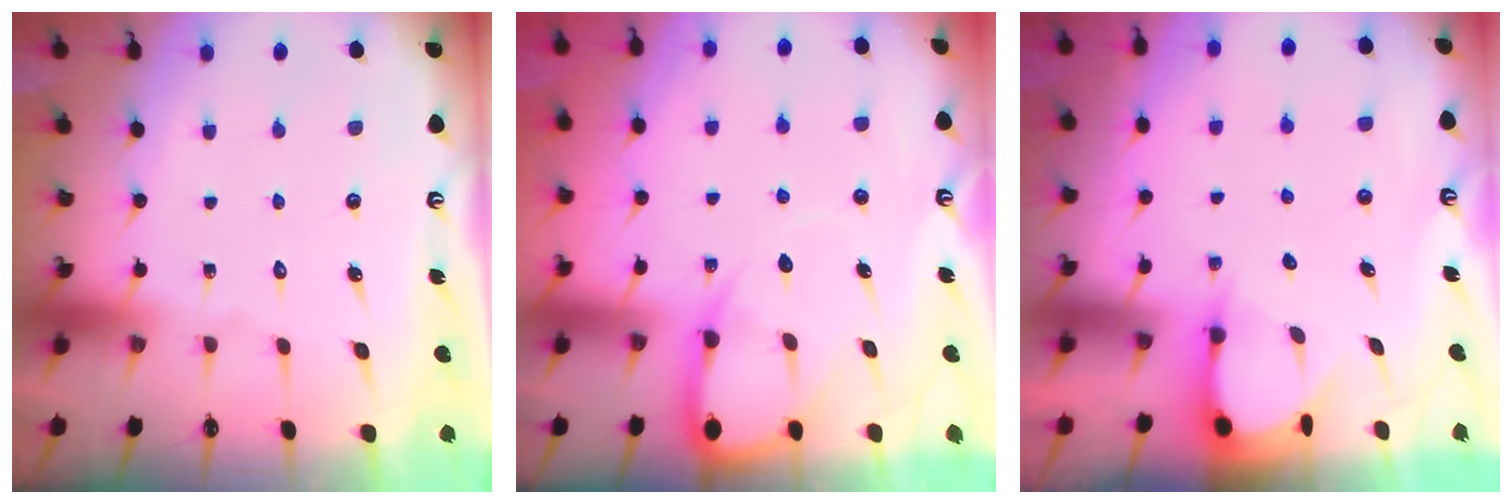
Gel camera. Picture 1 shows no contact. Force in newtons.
{"total": 7.3, "press": 7.2, "slide": 0.9}
{"total": 3.4, "press": 3.4, "slide": 0.3}